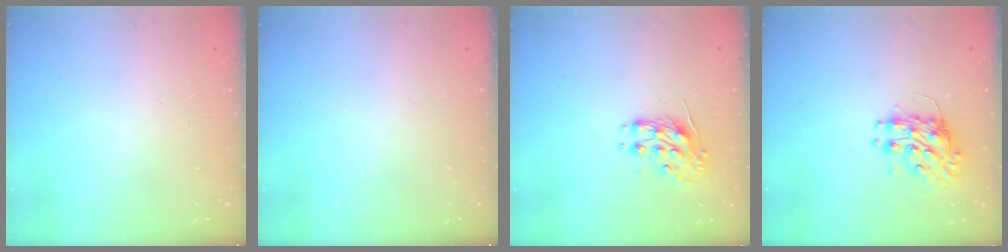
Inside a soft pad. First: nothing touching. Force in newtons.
{"total": 0.0}
{"total": 8.8, "press": 8.8, "slide": 0.4}
{"total": 8.9, "press": 8.9, "slide": 0.2}